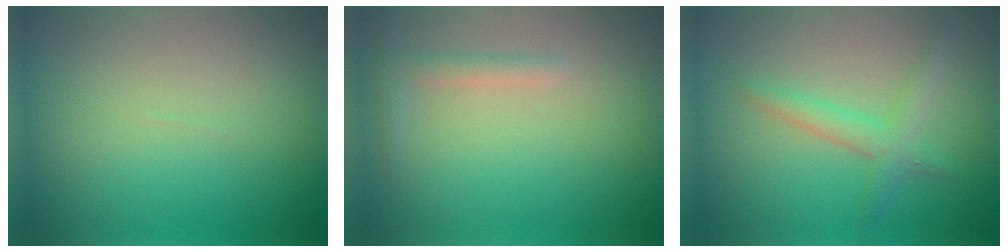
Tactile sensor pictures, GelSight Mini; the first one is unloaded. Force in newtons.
{"total": 1.3, "press": 1.3, "slide": 0.1}
{"total": 2.4, "press": 2.4, "slide": 0.3}